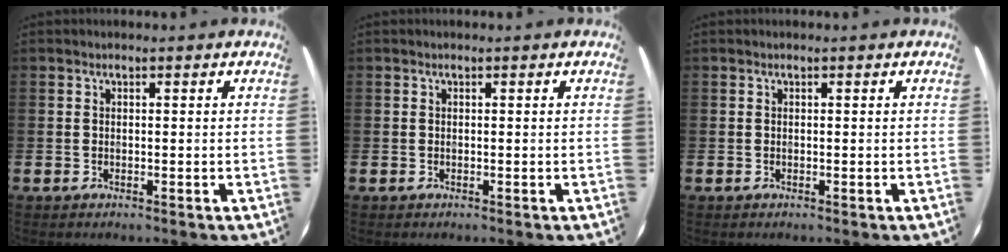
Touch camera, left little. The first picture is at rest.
{"total": 0.0}
{"total": 0.0}